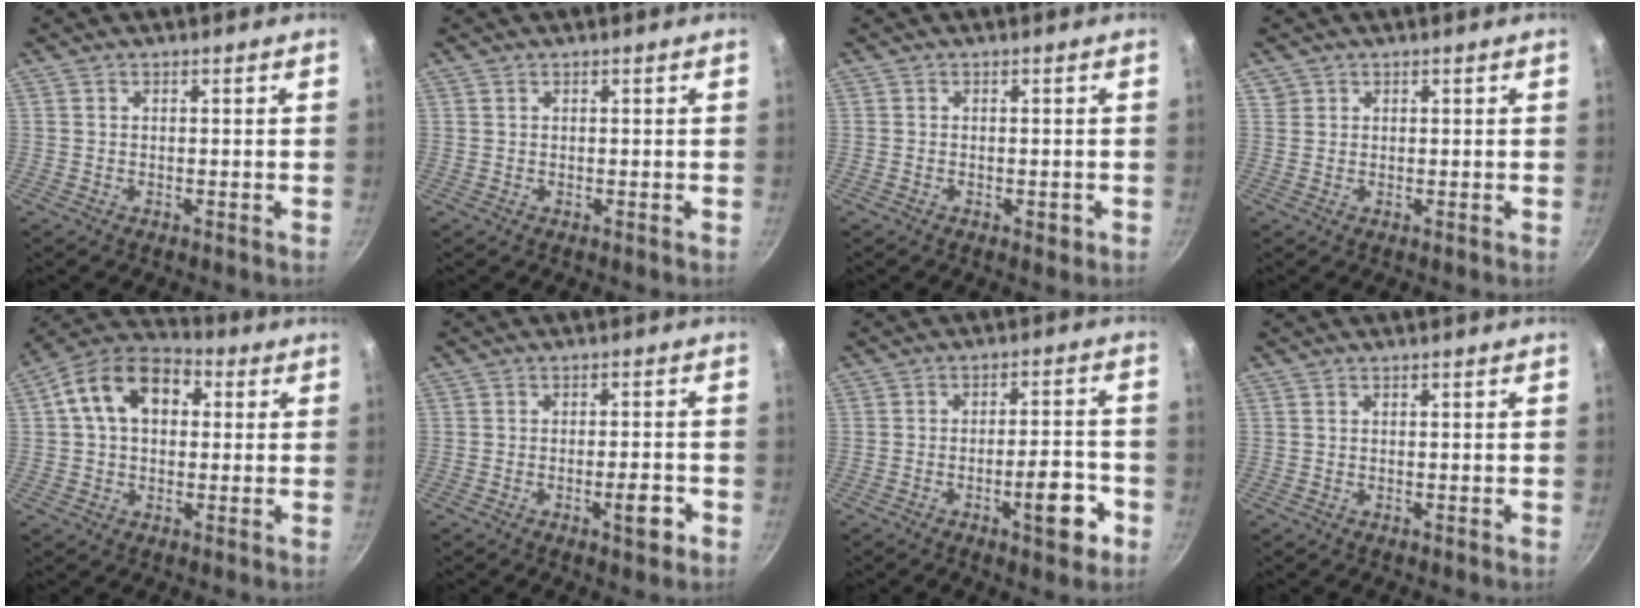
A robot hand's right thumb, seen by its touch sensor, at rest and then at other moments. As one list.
[{"total": 0.0}, {"total": 1.5, "force": [-0.6, 0.9, 1.0], "torque": [-0.014, 0.001, -0.009]}, {"total": 1.4, "force": [0.7, 1.2, 0.2], "torque": [0.009, 0.009, 0.012]}, {"total": 13.6, "force": [2.9, 9.4, 9.4], "torque": [-0.125, 0.027, 0.028]}, {"total": 4.6, "force": [-2.1, 1.4, 3.9], "torque": [-0.041, 0.017, -0.027]}, {"total": 8.7, "force": [-3.9, 2.9, 7.3], "torque": [-0.080, 0.031, -0.050]}, {"total": 0.0}]